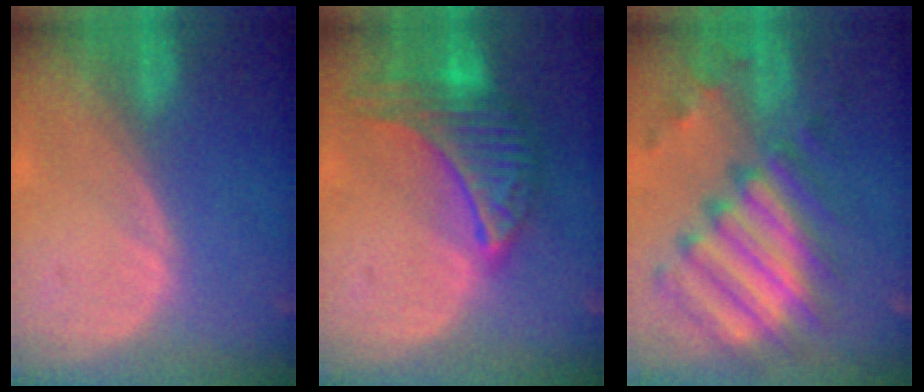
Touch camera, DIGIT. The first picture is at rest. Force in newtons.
{"total": 9.6, "press": 9.5, "slide": 0.6}
{"total": 11.9, "press": 10.3, "slide": 5.9}